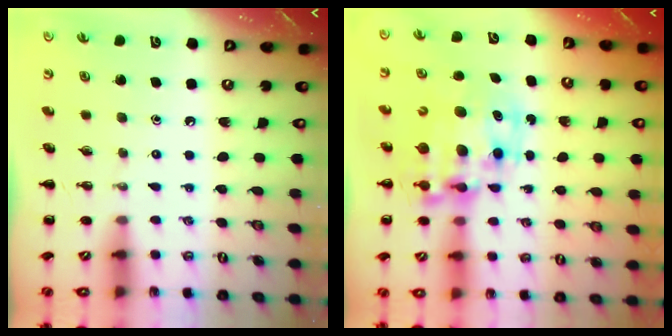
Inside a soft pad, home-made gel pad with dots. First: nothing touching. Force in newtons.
{"total": 11.7, "press": 11.4, "slide": 2.8}